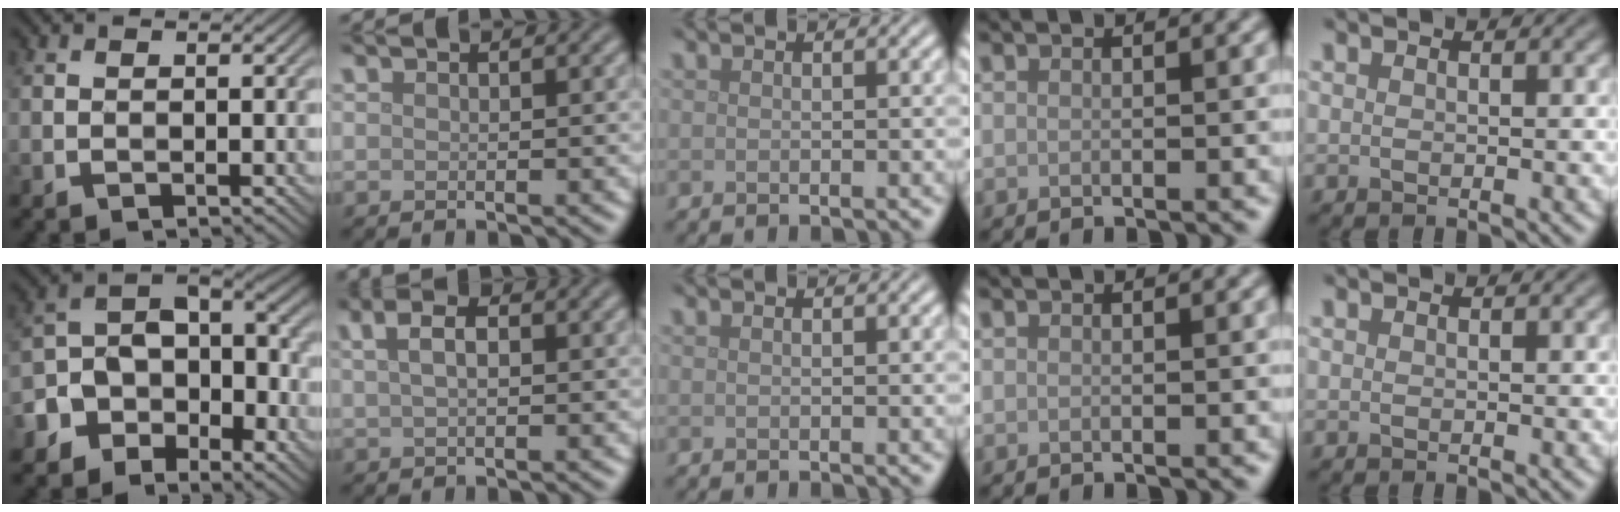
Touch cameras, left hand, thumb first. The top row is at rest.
{"thumb": {"total": 9.8, "force": [-5.2, 6.7, 4.8], "torque": [-0.076, -0.004, -0.112]}, "index": {"total": 3.5, "force": [1.4, 1.8, 2.6], "torque": [-0.045, 0.011, 0.012]}}